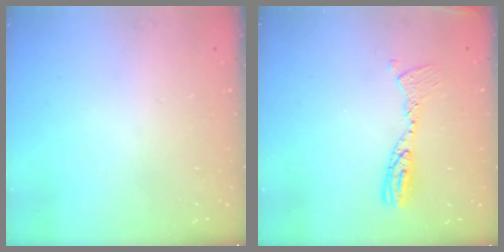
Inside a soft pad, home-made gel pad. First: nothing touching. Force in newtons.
{"total": 10.5, "press": 10.5, "slide": 1.0}